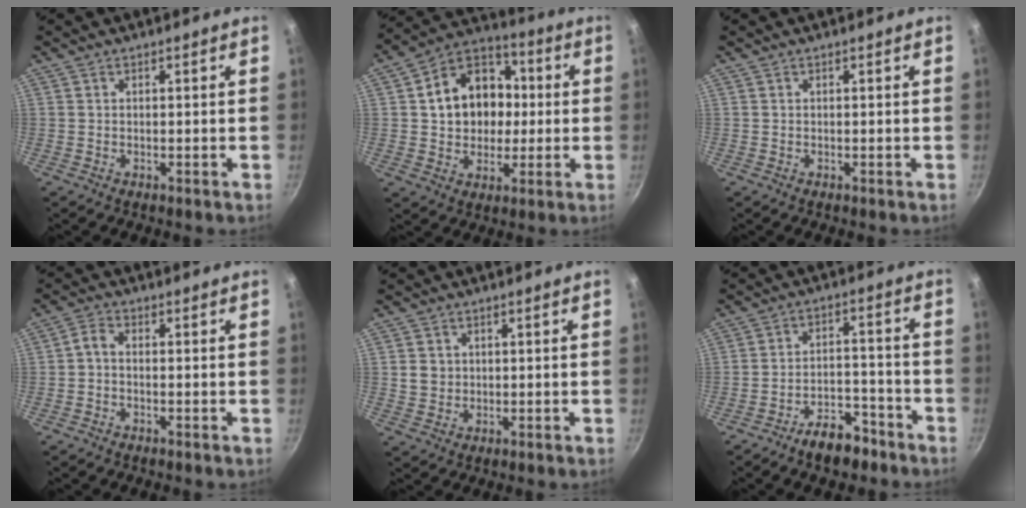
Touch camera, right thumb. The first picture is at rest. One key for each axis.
{"total": 15.6, "fx": 1.5, "fy": 12.7, "fz": 9.0, "tx": -0.112, "ty": 0.029, "tz": 0.018}
{"total": 0.0}
{"total": 2.3, "fx": -0.8, "fy": 1.4, "fz": 1.7, "tx": -0.043, "ty": 0.012, "tz": -0.024}
{"total": 3.2, "fx": 0.5, "fy": 2.9, "fz": 1.2, "tx": -0.010, "ty": 0.005, "tz": 0.012}
{"total": 8.3, "fx": -6.1, "fy": 3.8, "fz": 4.1, "tx": -0.045, "ty": 0.057, "tz": -0.094}